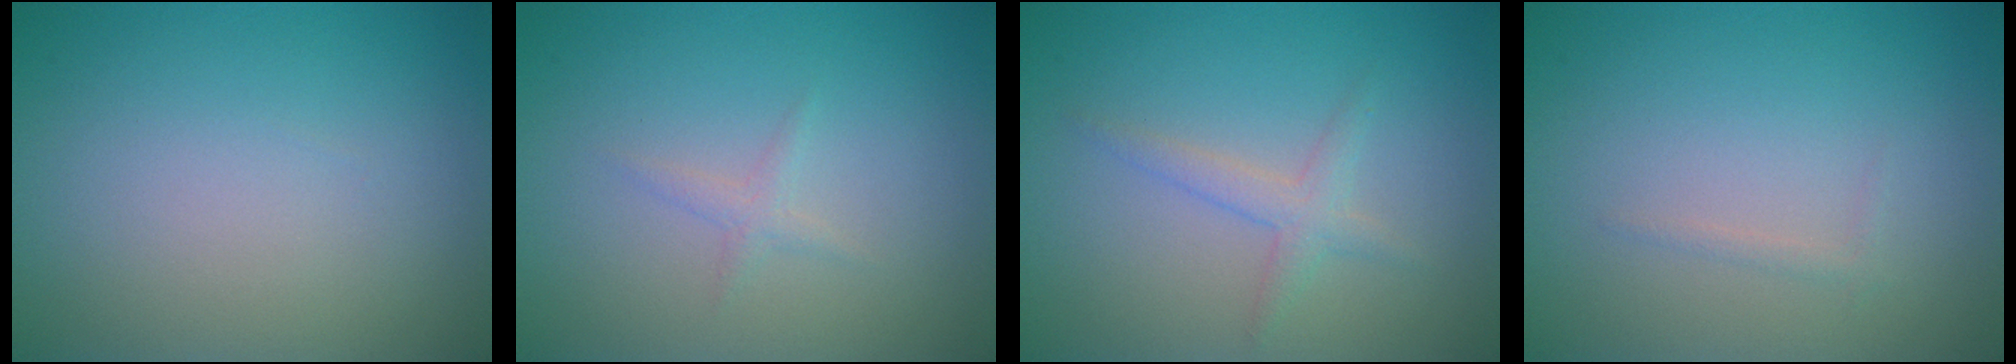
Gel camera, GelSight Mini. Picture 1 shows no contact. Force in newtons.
{"total": 0.9, "press": 0.9, "slide": 0.1}
{"total": 1.8, "press": 1.8, "slide": 0.0}
{"total": 0.6, "press": 0.6, "slide": 0.1}